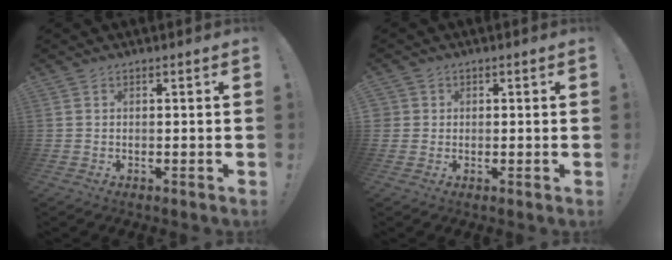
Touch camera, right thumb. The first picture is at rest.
{"total": 2.0, "force": [0.3, 2.0, 0.1], "torque": [-0.002, 0.004, 0.006]}